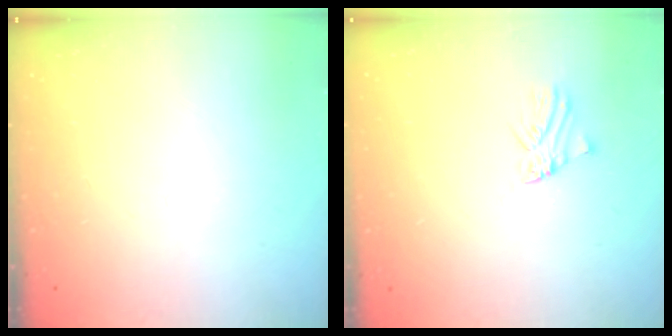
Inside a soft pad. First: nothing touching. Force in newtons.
{"total": 0.9, "press": 0.9, "slide": 0.1}